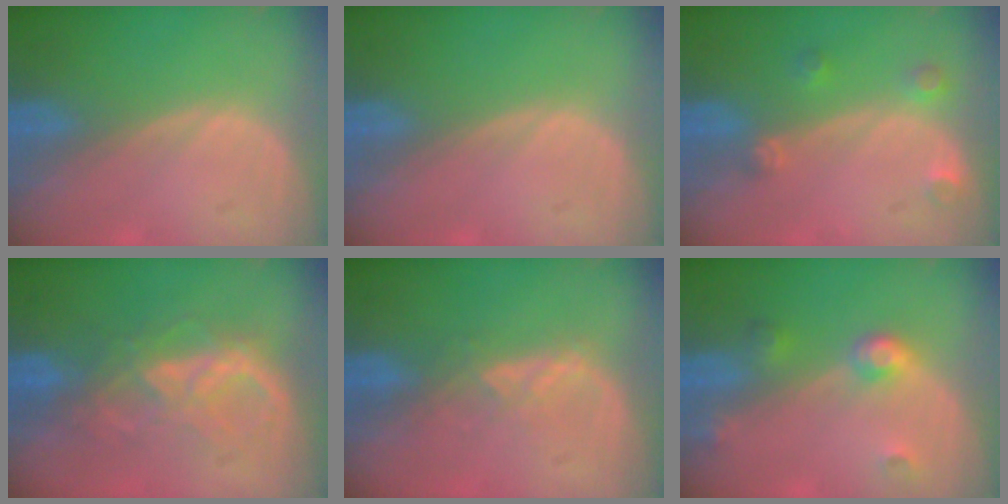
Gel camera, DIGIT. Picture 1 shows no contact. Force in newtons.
{"total": 0.0}
{"total": 2.7, "press": 2.6, "slide": 0.4}
{"total": 6.3, "press": 6.3, "slide": 0.7}
{"total": 2.9, "press": 2.8, "slide": 0.7}
{"total": 3.9, "press": 3.6, "slide": 1.4}